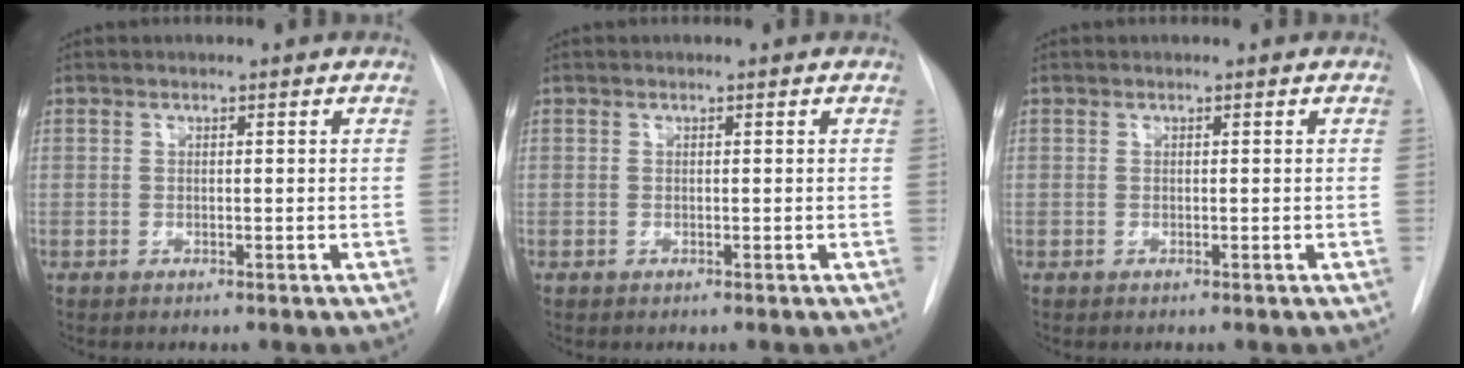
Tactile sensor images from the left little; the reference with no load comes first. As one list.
[{"total": 0.0}, {"total": 0.0}]